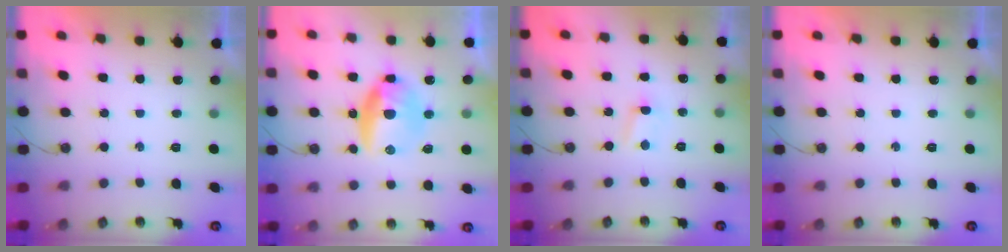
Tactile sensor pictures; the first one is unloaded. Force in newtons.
{"total": 11.0, "press": 11.0, "slide": 0.7}
{"total": 2.6, "press": 2.6, "slide": 0.4}
{"total": 0.0}